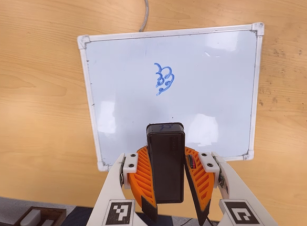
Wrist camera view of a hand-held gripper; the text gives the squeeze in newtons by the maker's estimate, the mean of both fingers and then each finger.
{"total": 11.3, "left": 9.9, "right": 12.7}